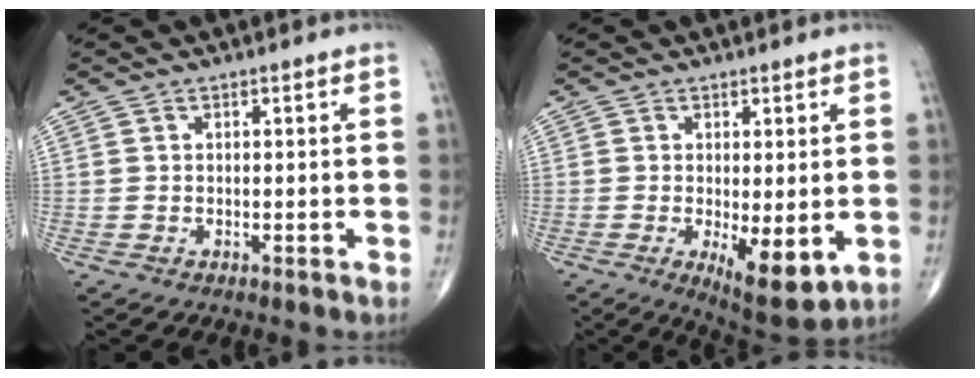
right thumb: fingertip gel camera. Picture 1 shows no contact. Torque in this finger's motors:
{"motor_torque": [-0.26, 0.62, 0.01, -0.04, 0.04]}